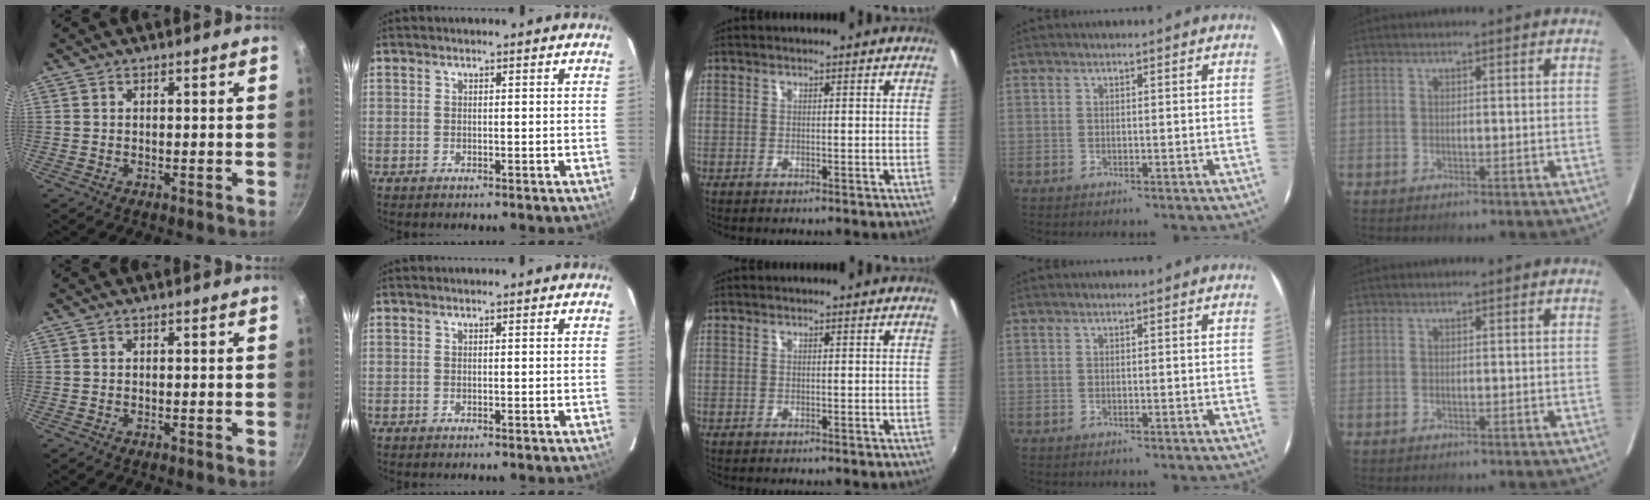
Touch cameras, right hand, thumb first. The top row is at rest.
{}